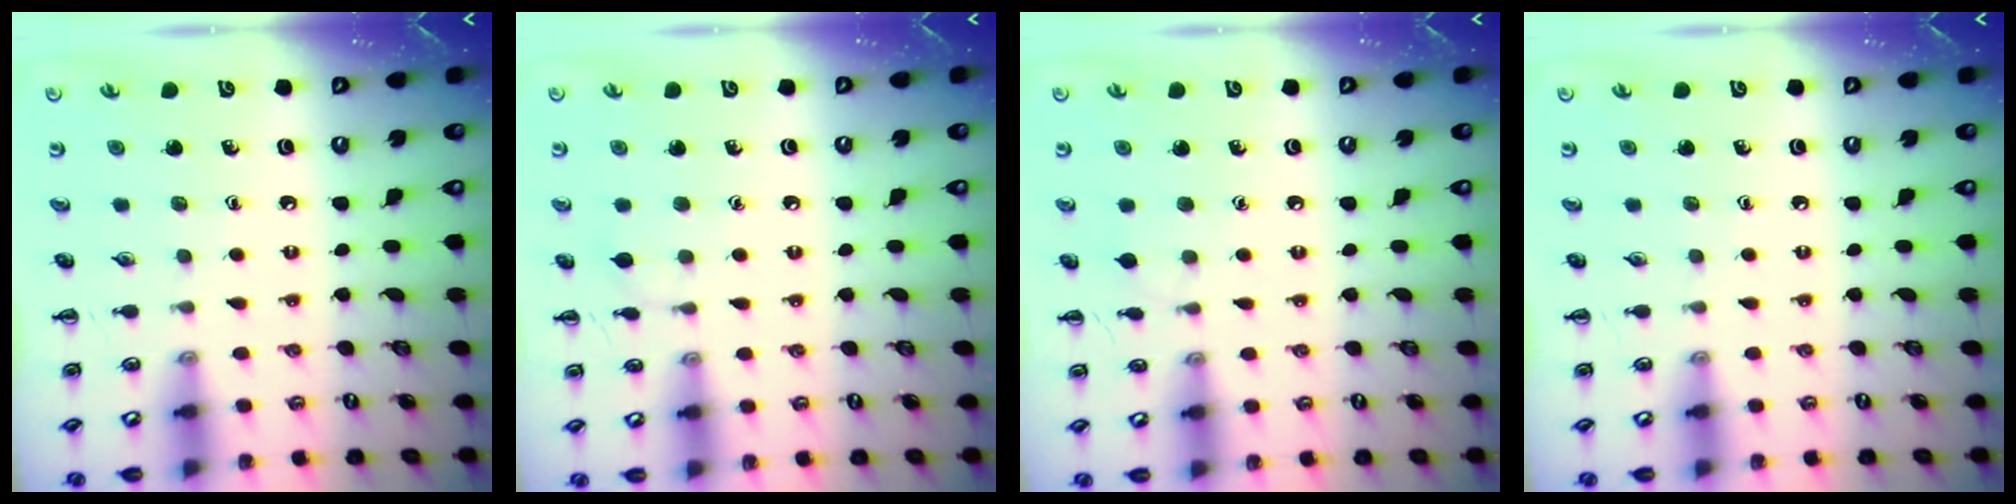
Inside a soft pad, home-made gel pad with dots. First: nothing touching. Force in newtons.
{"total": 4.7, "press": 4.4, "slide": 1.7}
{"total": 3.9, "press": 3.7, "slide": 1.3}
{"total": 0.0}